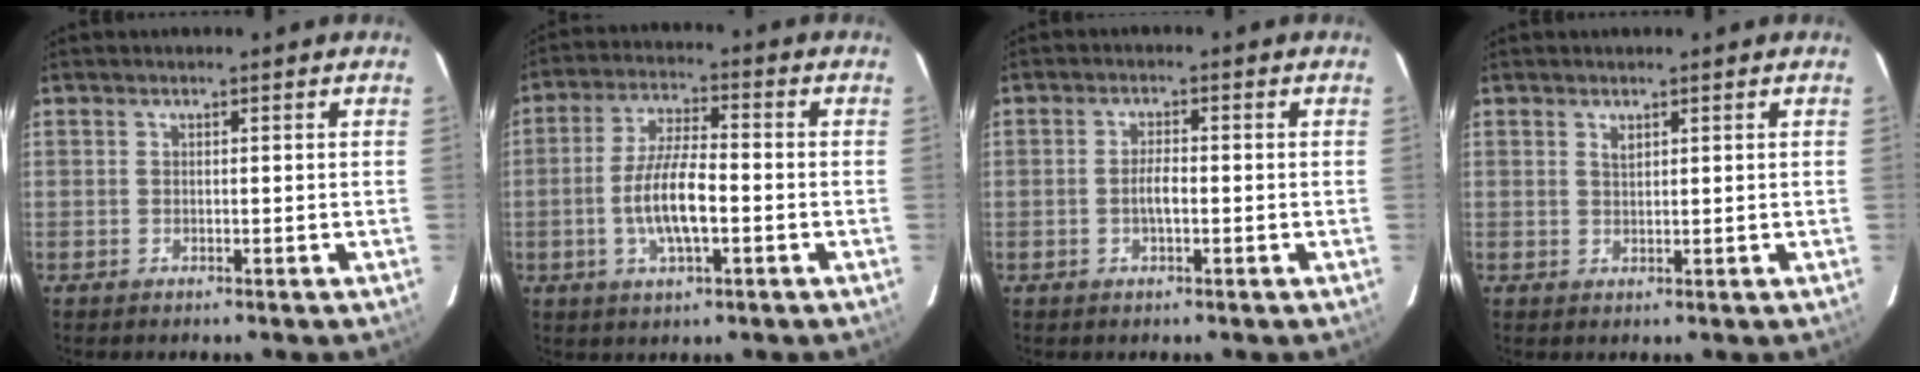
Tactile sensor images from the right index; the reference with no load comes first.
{"total": 9.3, "force": [-2.3, 2.8, 8.6], "torque": [-0.173, 0.000, -0.043]}
{"total": 0.9, "force": [-0.2, 0.4, 0.8], "torque": [-0.014, 0.000, -0.005]}
{"total": 1.2, "force": [0.7, 0.5, 0.8], "torque": [-0.013, 0.002, 0.014]}